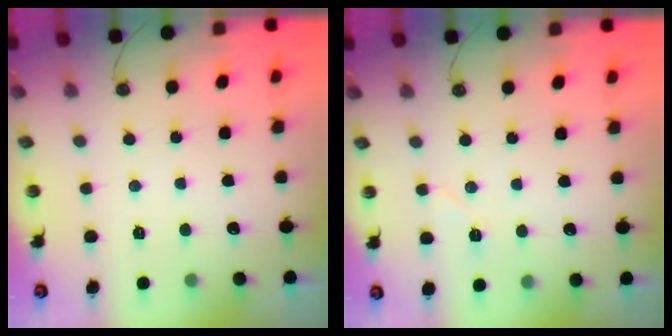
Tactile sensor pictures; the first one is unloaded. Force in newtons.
{"total": 5.0, "press": 4.6, "slide": 1.8}